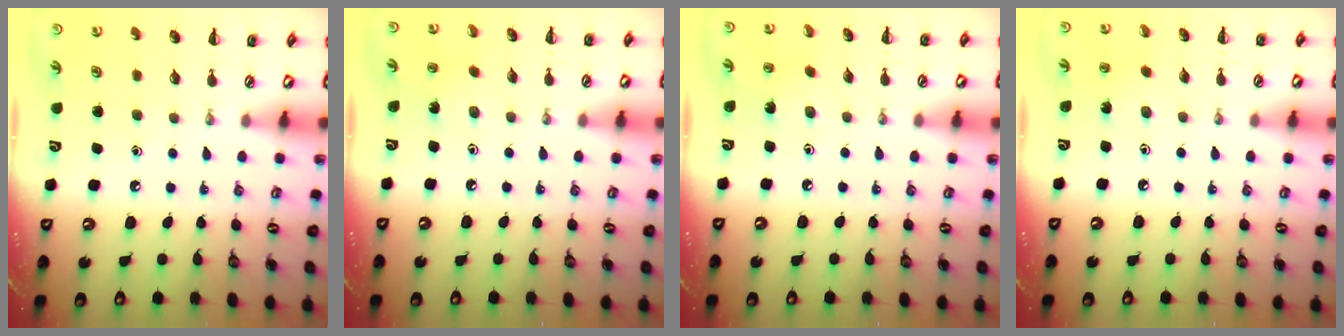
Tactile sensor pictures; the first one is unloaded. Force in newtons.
{"total": 1.3, "press": 1.2, "slide": 0.6}
{"total": 1.3, "press": 1.2, "slide": 0.6}
{"total": 1.3, "press": 1.2, "slide": 0.6}